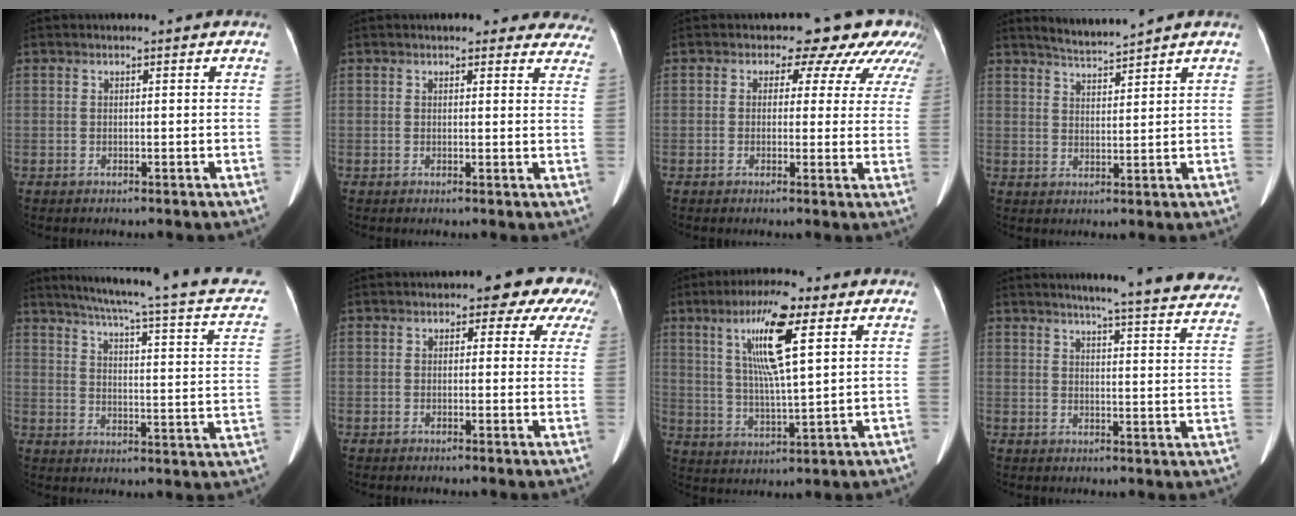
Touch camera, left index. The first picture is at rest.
{"total": 13.1, "force": [11.9, 3.9, 3.9], "torque": [-0.001, -0.008, 0.109]}
{"total": 11.1, "force": [8.3, 6.2, 3.9], "torque": [-0.021, 0.015, 0.056]}
{"total": 3.9, "force": [3.8, -0.9, 0.6], "torque": [-0.016, -0.003, 0.071]}
{"total": 21.4, "force": [16.9, 1.4, 13.0], "torque": [-0.186, -0.029, 0.192]}
{"total": 6.1, "force": [3.6, 3.9, 3.0], "torque": [-0.017, 0.013, 0.021]}
{"total": 11.6, "force": [4.7, 1.2, 10.5], "torque": [-0.199, 0.002, 0.084]}
{"total": 23.9, "force": [21.7, 1.4, 10.0], "torque": [-0.125, -0.062, 0.241]}